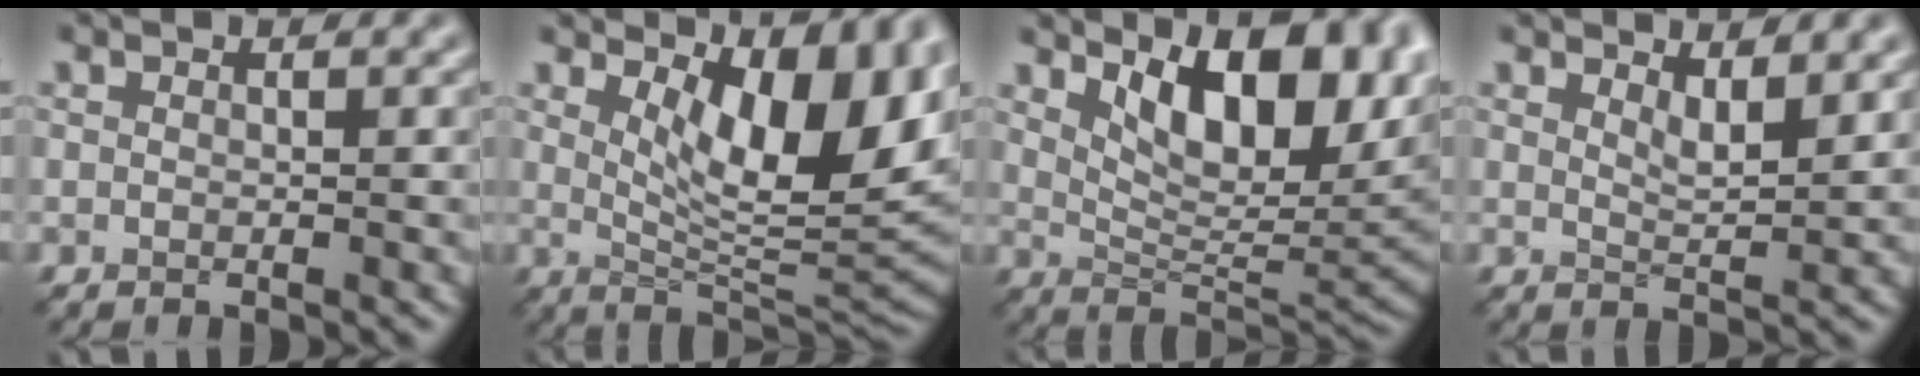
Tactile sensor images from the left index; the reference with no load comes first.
{"total": 11.3, "force": [3.5, 4.7, 9.7], "torque": [-0.140, -0.009, 0.063]}
{"total": 11.2, "force": [4.1, 5.2, 9.1], "torque": [-0.133, -0.001, 0.069]}
{"total": 2.4, "force": [1.8, 0.5, 1.5], "torque": [-0.019, -0.005, 0.031]}